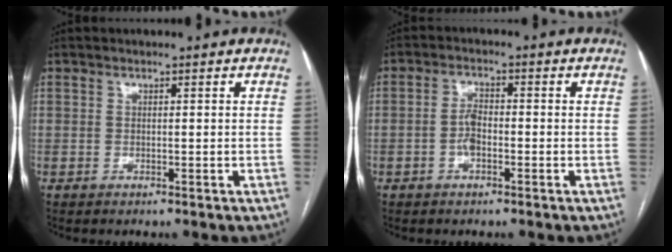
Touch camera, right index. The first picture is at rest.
{"total": 3.0, "force": [-0.9, 1.3, 2.6], "torque": [-0.053, 0.006, -0.019]}